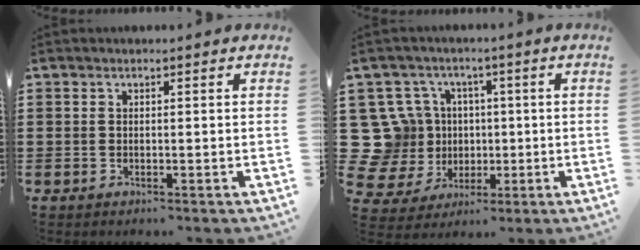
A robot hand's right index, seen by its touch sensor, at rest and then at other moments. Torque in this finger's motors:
{"motor_torque": [-0.96, 1.18, -0.06, -0.10]}